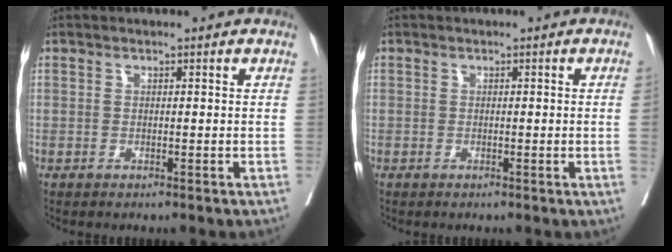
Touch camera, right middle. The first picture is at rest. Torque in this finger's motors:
{"motor_torque": [0.33, -0.38, -0.46, -0.07]}